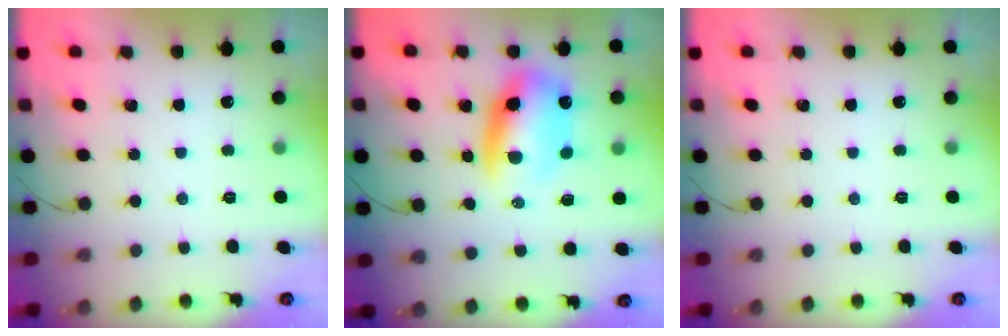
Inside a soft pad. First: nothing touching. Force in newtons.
{"total": 11.3, "press": 10.9, "slide": 2.9}
{"total": 0.0}